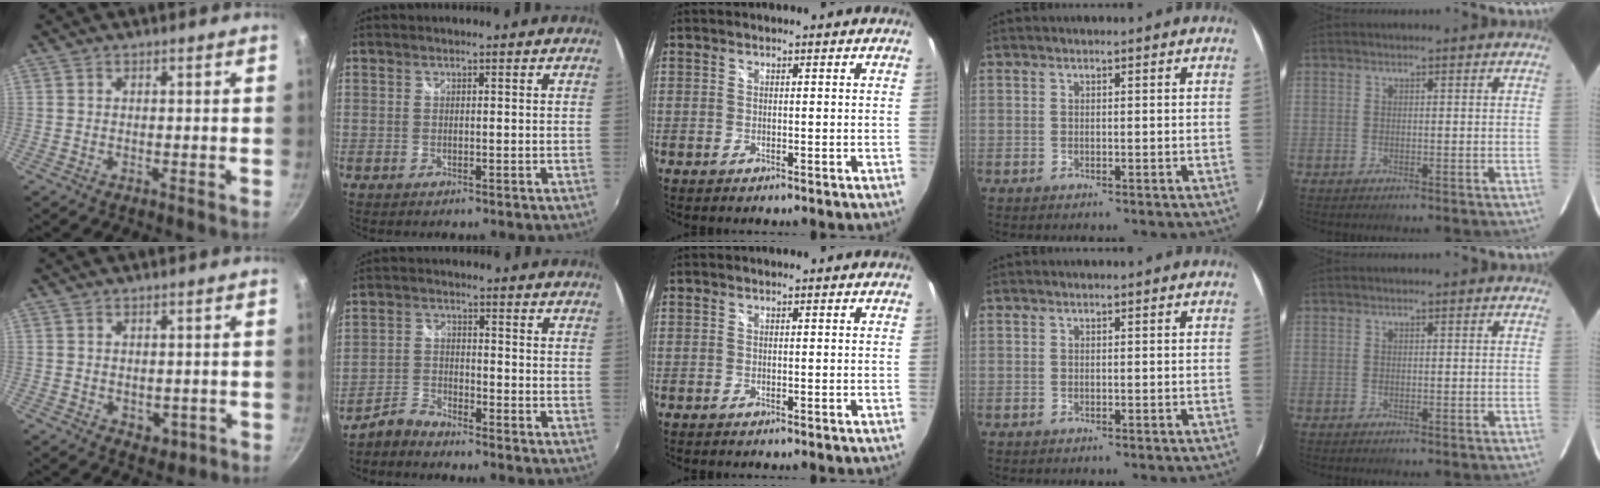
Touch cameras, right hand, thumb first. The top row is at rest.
{"thumb": {"total": 3.2, "force": [-0.5, 2.4, 2.1], "torque": [-0.023, -0.005, -0.001]}, "index": {"total": 4.3, "force": [-4.0, 1.1, 1.1], "torque": [-0.027, 0.006, -0.084]}}